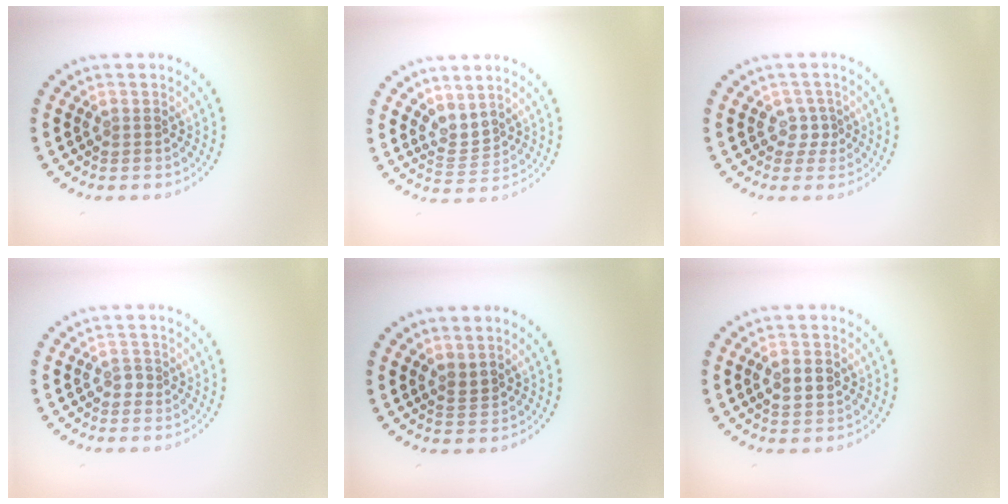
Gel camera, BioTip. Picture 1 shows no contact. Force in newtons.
{"total": 1.8, "press": 1.3, "slide": 1.3}
{"total": 1.5, "press": 1.1, "slide": 1.1}
{"total": 0.9, "press": 0.7, "slide": 0.5}
{"total": 1.2, "press": 0.9, "slide": 0.8}
{"total": 2.8, "press": 2.8, "slide": 0.2}